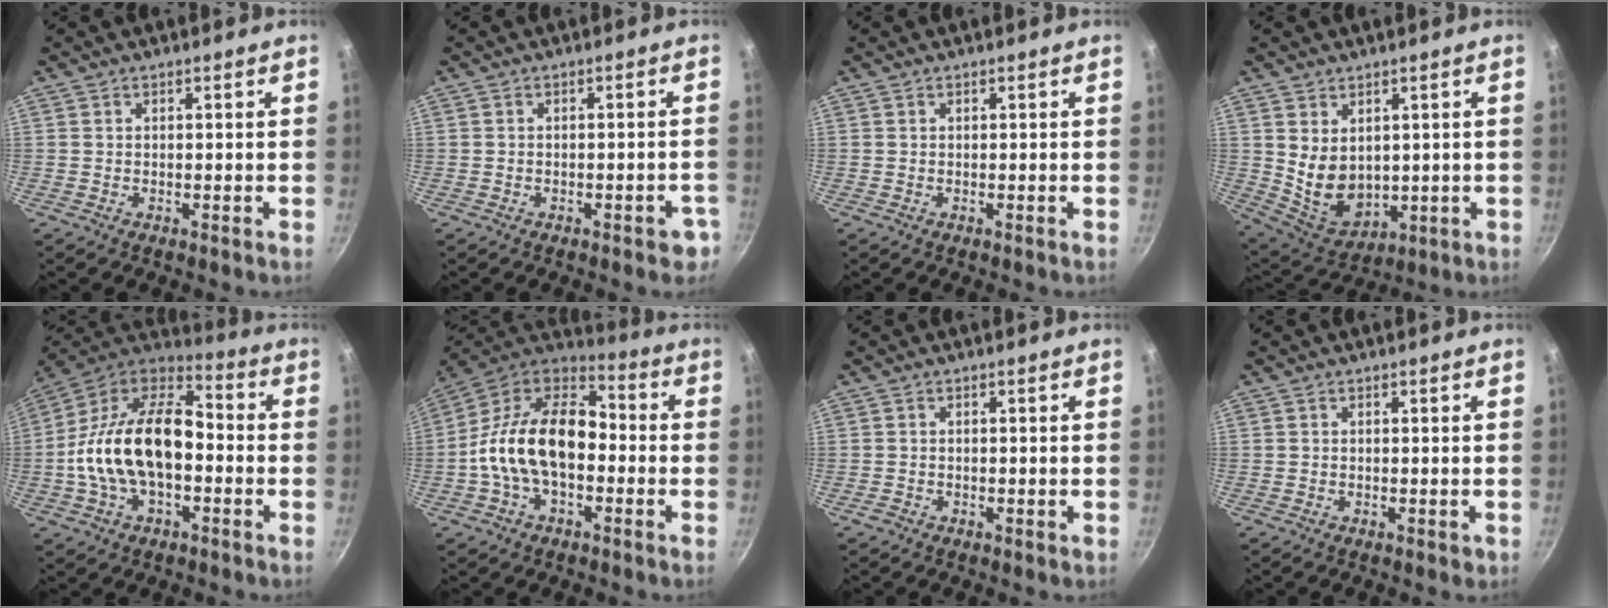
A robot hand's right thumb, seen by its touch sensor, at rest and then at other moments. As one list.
[{"total": 3.5, "force": [-1.9, 1.6, 2.4], "torque": [-0.014, 0.023, -0.012]}, {"total": 0.0}, {"total": 10.1, "force": [1.7, 7.4, 6.7], "torque": [-0.093, -0.029, 0.060]}, {"total": 22.3, "force": [-2.9, 13.4, 17.6], "torque": [-0.304, 0.051, -0.066]}, {"total": 19.4, "force": [-2.7, 12.0, 15.0], "torque": [-0.238, 0.051, -0.067]}, {"total": 1.1, "force": [-0.6, 0.7, 0.6], "torque": [-0.012, 0.005, -0.009]}, {"total": 0.7, "force": [-0.3, 0.4, 0.5], "torque": [-0.004, 0.002, -0.005]}]